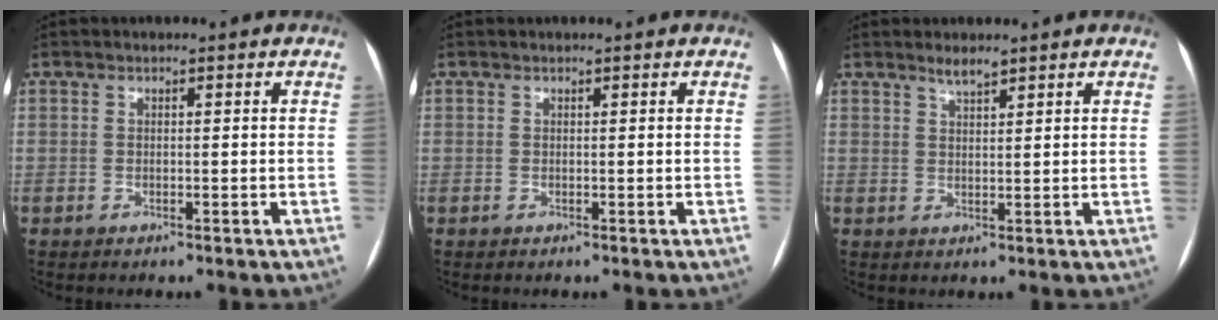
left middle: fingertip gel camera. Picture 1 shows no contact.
{"total": 2.1, "force": [-0.7, -1.7, -1.1], "torque": [0.024, -0.007, -0.009]}
{"total": 2.0, "force": [1.8, 0.2, 0.9], "torque": [-0.021, 0.001, 0.035]}